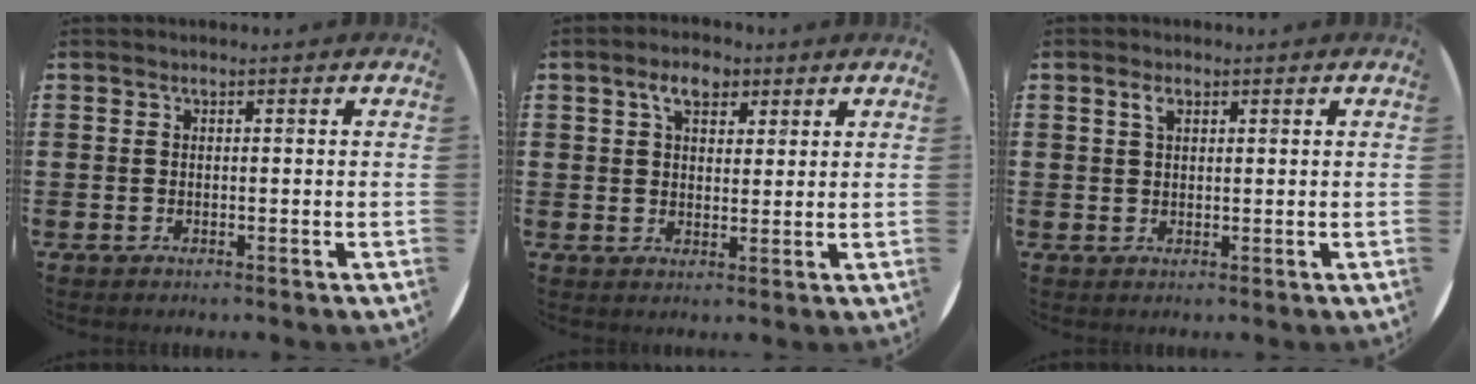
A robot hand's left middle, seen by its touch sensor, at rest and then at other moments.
{"total": 4.4, "force": [2.9, 2.5, 2.3], "torque": [-0.036, 0.007, 0.049]}
{"total": 1.9, "force": [1.1, 1.0, 1.2], "torque": [-0.018, 0.004, 0.017]}